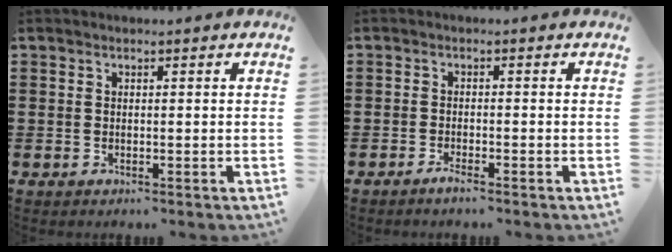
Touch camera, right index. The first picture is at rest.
{"total": 1.3, "force": [-1.1, -0.1, 0.6], "torque": [-0.011, -0.006, -0.019]}